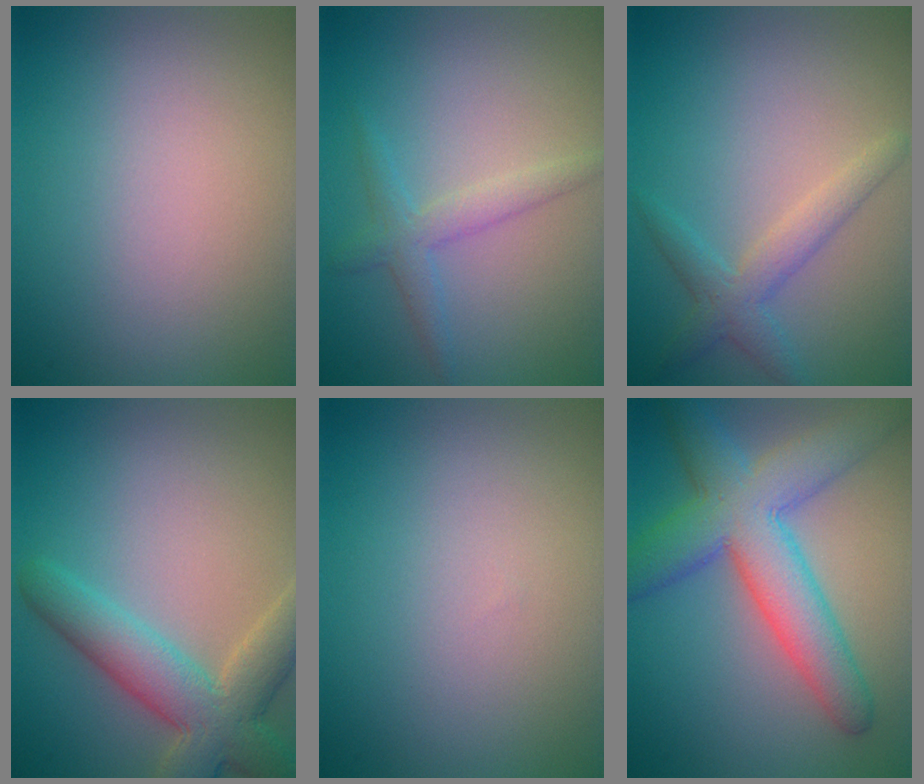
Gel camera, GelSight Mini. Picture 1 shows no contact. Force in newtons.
{"total": 2.2, "press": 2.2, "slide": 0.1}
{"total": 2.8, "press": 2.8, "slide": 0.0}
{"total": 6.5, "press": 6.5, "slide": 0.4}
{"total": 0.0}
{"total": 8.2, "press": 8.2, "slide": 0.2}